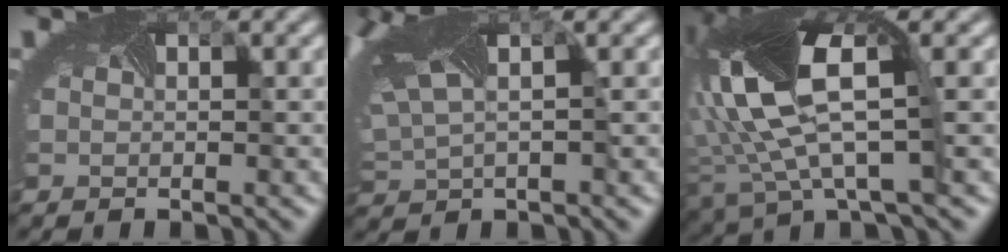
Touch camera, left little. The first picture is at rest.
{"total": 8.5, "force": [3.0, 4.1, 6.8], "torque": [-0.177, 0.015, 0.069]}
{"total": 11.9, "force": [1.0, 4.6, 10.9], "torque": [-0.248, -0.004, 0.010]}